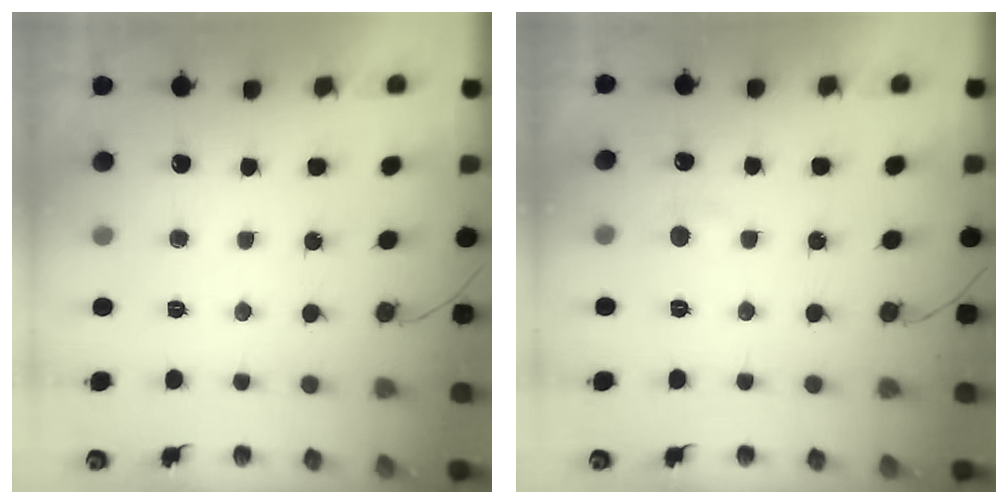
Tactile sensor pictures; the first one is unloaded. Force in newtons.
{"total": 3.9, "press": 3.8, "slide": 0.5}